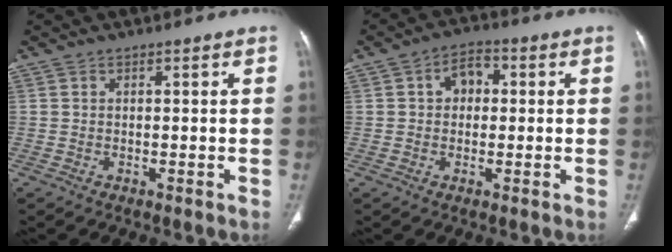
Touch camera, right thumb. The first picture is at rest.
{"total": 5.2, "force": [0.7, 3.8, 3.4], "torque": [-0.035, 0.013, 0.002]}